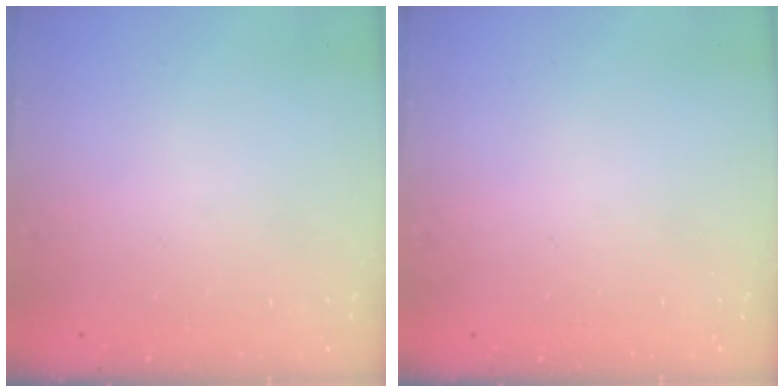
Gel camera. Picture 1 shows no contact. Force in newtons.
{"total": 0.0}